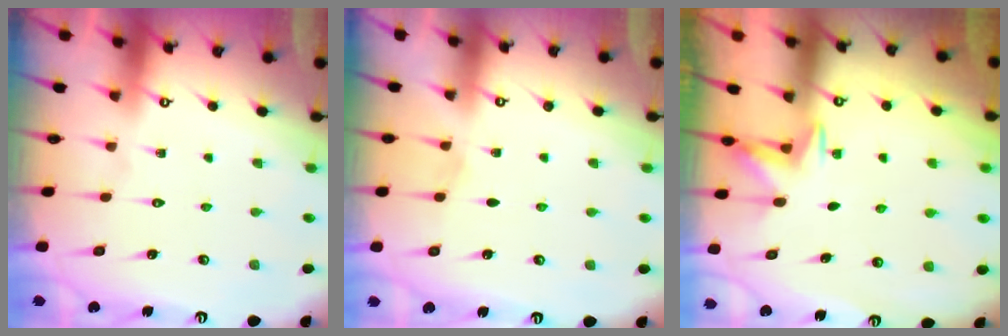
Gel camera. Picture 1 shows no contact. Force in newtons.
{"total": 4.3, "press": 3.4, "slide": 2.5}
{"total": 2.1, "press": 1.8, "slide": 1.1}